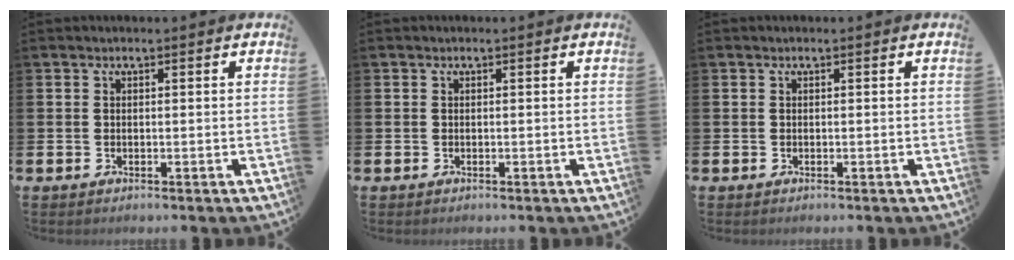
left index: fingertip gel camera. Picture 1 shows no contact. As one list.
[{"total": 0.0}, {"total": 0.0}]